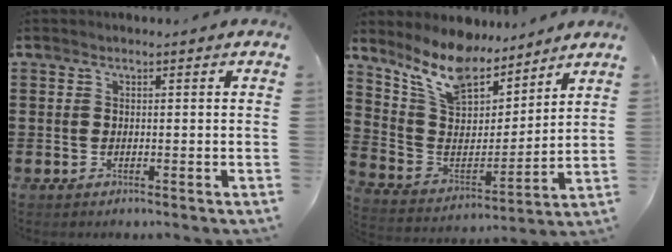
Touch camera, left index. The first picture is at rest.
{"total": 10.9, "force": [9.5, 3.7, 3.9], "torque": [-0.124, -0.053, 0.174]}